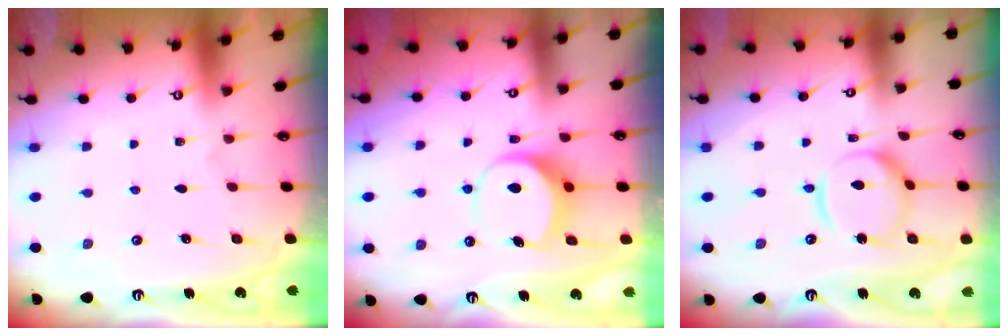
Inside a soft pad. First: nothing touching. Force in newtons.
{"total": 7.9, "press": 7.9, "slide": 1.0}
{"total": 12.3, "press": 12.2, "slide": 1.2}